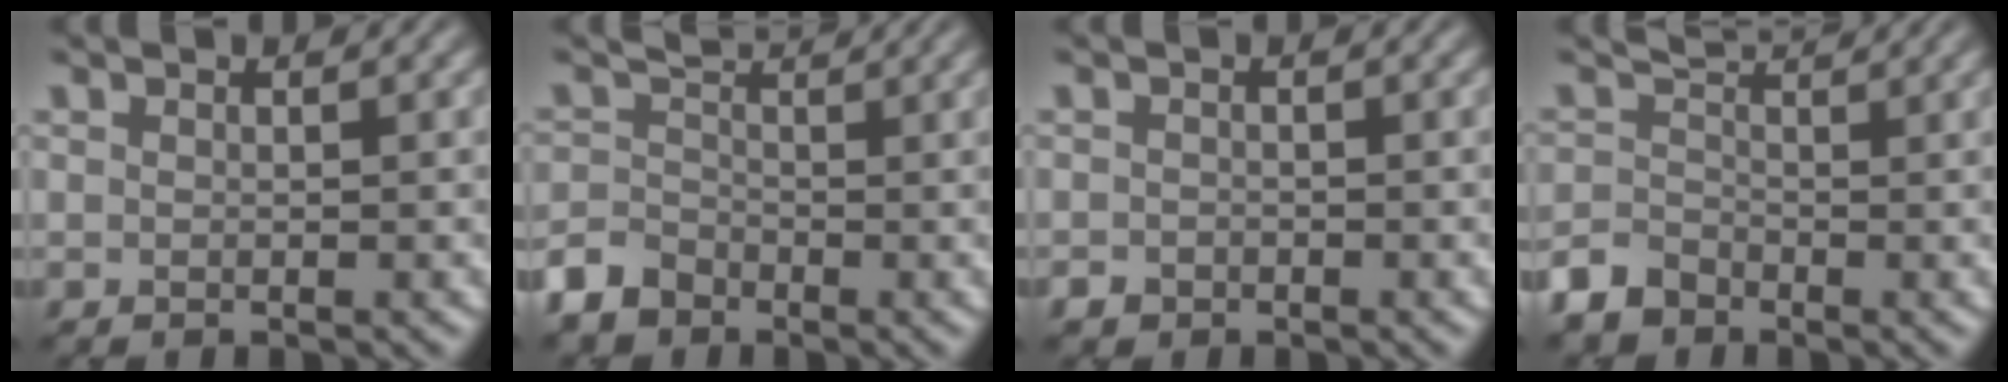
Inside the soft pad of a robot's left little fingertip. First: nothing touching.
{"total": 3.3, "force": [-1.8, 2.4, 1.4], "torque": [-0.028, 0.001, -0.047]}
{"total": 1.1, "force": [-0.7, 0.7, 0.1], "torque": [0.003, -0.003, -0.014]}
{"total": 2.9, "force": [-1.4, 2.1, 1.3], "torque": [-0.029, 0.001, -0.036]}